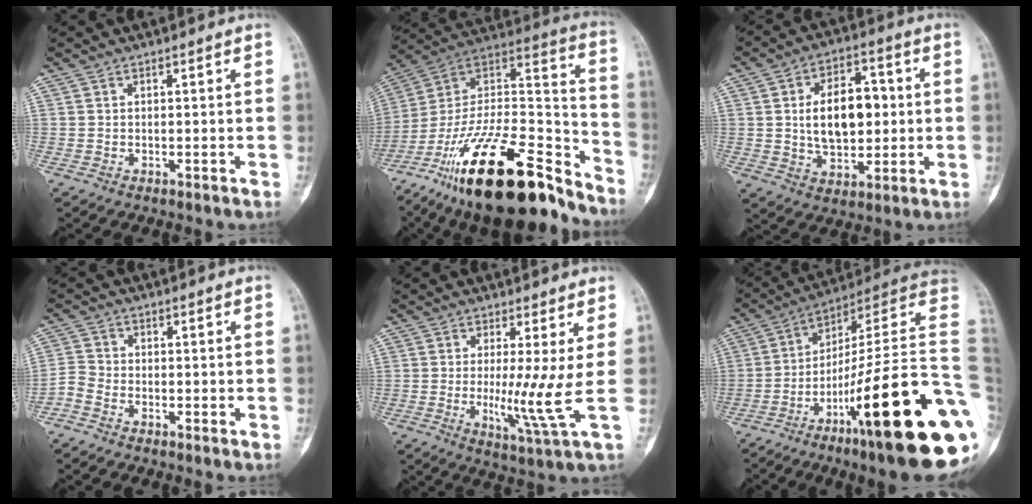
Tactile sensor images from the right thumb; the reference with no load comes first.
{"total": 32.1, "force": [-21.5, 10.9, 21.2], "torque": [-0.319, 0.082, -0.363]}
{"total": 14.1, "force": [1.1, 8.6, 11.1], "torque": [-0.149, 0.013, 0.022]}
{"total": 2.8, "force": [-1.9, 1.6, 1.3], "torque": [-0.028, 0.007, -0.049]}
{"total": 7.4, "force": [0.3, -0.4, 7.4], "torque": [-0.150, -0.033, 0.003]}
{"total": 32.1, "force": [-10.2, 5.1, 30.0], "torque": [-0.352, 0.064, -0.162]}